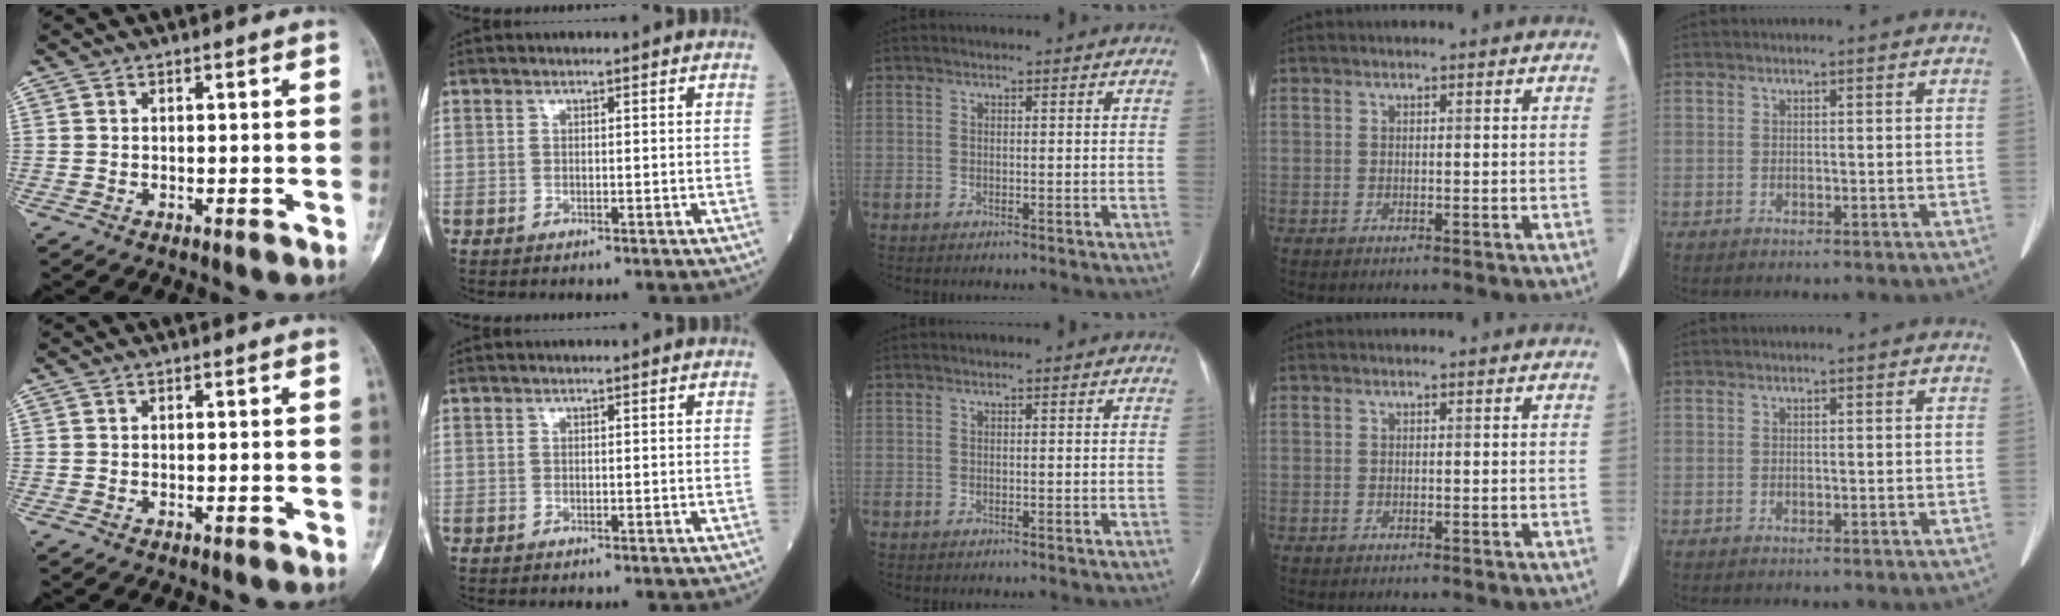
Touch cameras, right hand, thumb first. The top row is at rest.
{}